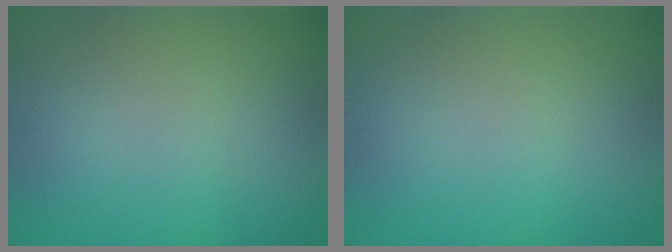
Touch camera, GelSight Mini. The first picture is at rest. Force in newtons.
{"total": 0.0}